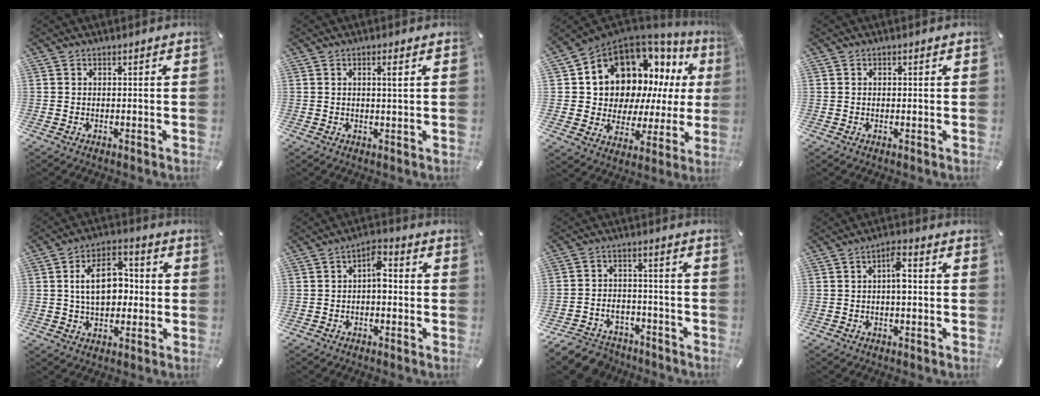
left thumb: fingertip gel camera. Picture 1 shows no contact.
{"total": 2.3, "force": [0.8, 0.3, 2.2], "torque": [-0.045, 0.000, 0.011]}
{"total": 13.3, "force": [8.1, 9.4, 4.9], "torque": [-0.088, -0.089, 0.154]}
{"total": 0.5, "force": [0.1, 0.4, 0.4], "torque": [-0.008, 0.001, 0.001]}
{"total": 11.6, "force": [0.6, 7.9, 8.6], "torque": [-0.141, 0.009, 0.008]}
{"total": 5.2, "force": [-0.9, 2.9, 4.2], "torque": [-0.061, 0.013, -0.022]}
{"total": 7.3, "force": [-5.0, 4.8, 2.2], "torque": [-0.042, 0.028, -0.092]}
{"total": 4.8, "force": [-0.1, 2.0, 4.3], "torque": [-0.074, 0.013, -0.005]}